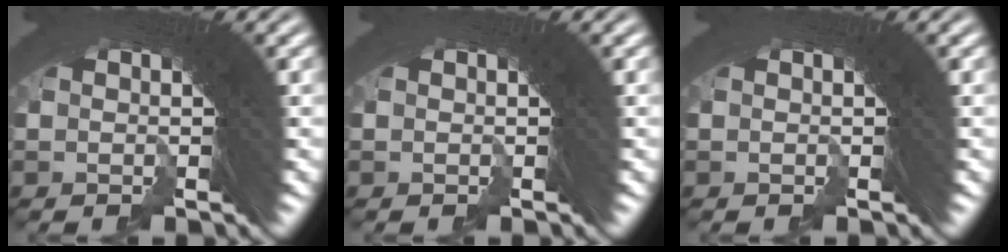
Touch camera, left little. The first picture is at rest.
{"total": 0.0}
{"total": 0.0}